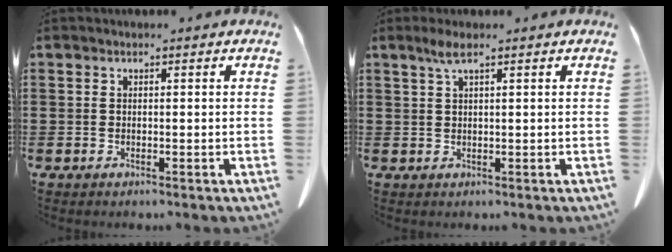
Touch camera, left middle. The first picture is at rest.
{"total": 2.4, "force": [1.3, 0.2, 2.0], "torque": [-0.043, 0.001, 0.024]}